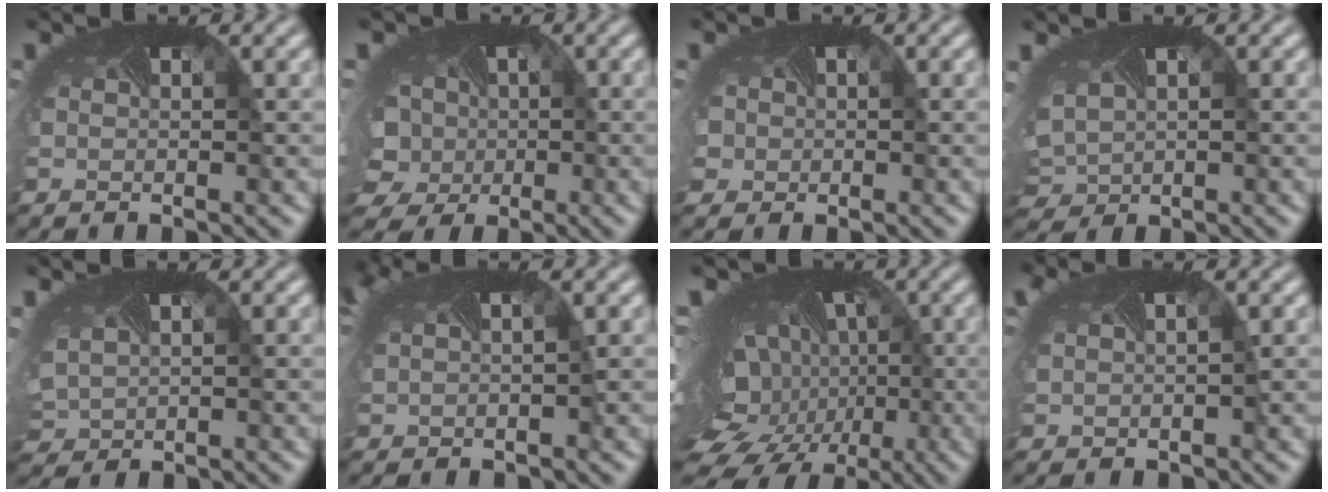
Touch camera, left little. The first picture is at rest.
{"total": 9.7, "force": [-1.5, 8.4, 4.6], "torque": [-0.098, -0.017, -0.040]}
{"total": 2.3, "force": [-0.2, 2.2, 0.6], "torque": [-0.022, -0.010, 0.008]}
{"total": 3.8, "force": [0.8, 3.0, 2.2], "torque": [-0.079, -0.007, 0.037]}
{"total": 3.0, "force": [0.8, 2.5, 1.6], "torque": [-0.073, -0.004, 0.039]}
{"total": 4.1, "force": [1.1, 2.1, 3.3], "torque": [-0.073, 0.015, 0.025]}
{"total": 19.3, "force": [-3.6, 14.1, 12.7], "torque": [-0.217, -0.029, -0.057]}
{"total": 2.0, "force": [0.5, 1.0, 1.7], "torque": [-0.037, 0.009, 0.016]}